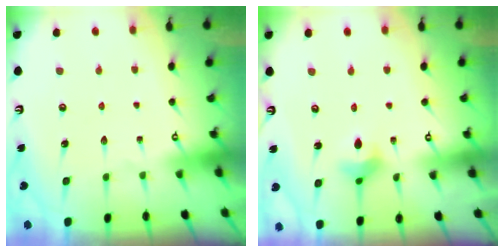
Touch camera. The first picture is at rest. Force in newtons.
{"total": 3.8, "press": 3.8, "slide": 0.6}